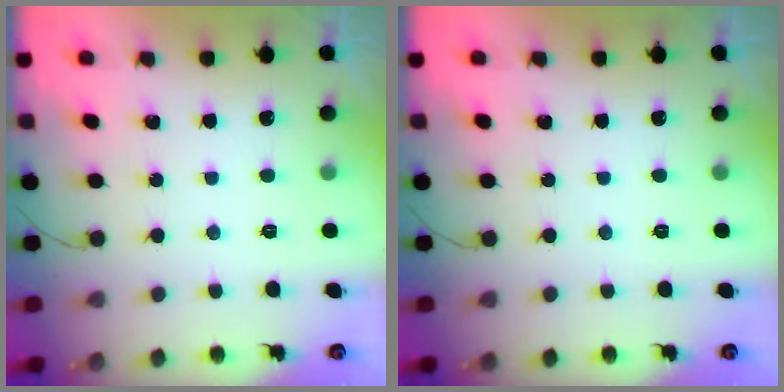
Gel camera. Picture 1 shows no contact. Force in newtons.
{"total": 0.0}